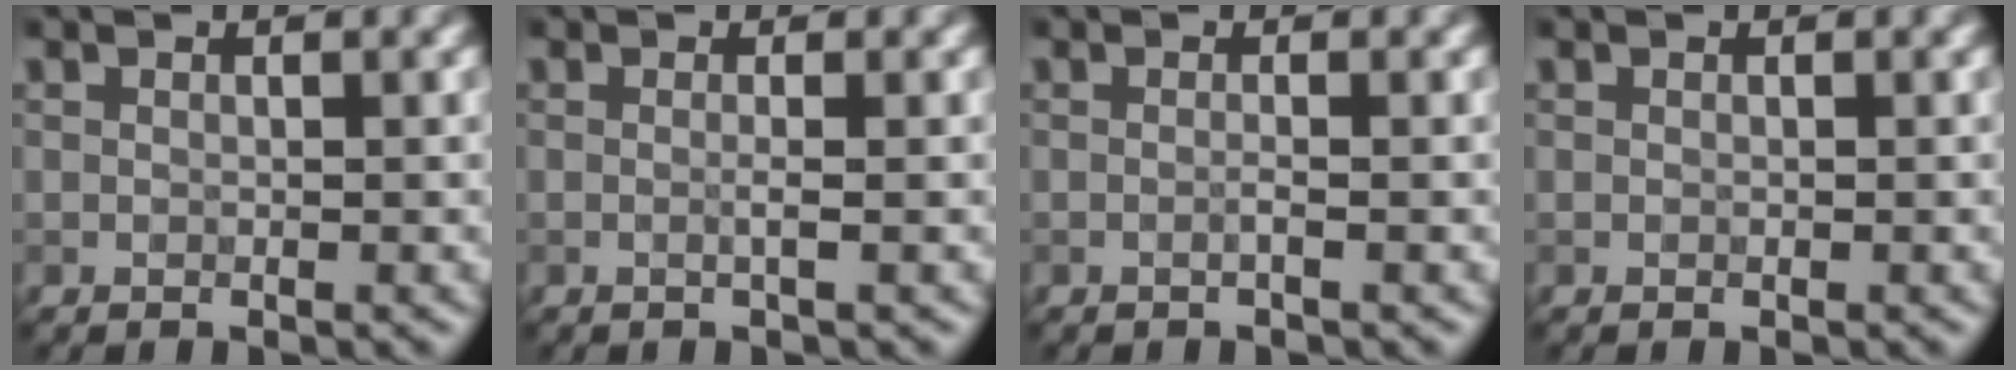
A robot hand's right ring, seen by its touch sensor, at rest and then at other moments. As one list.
[{"total": 1.0, "force": [-0.1, 0.2, 1.0], "torque": [-0.014, -0.004, -0.007]}, {"total": 0.7, "force": [-0.2, 0.1, 0.7], "torque": [-0.012, -0.003, -0.007]}, {"total": 0.0}]